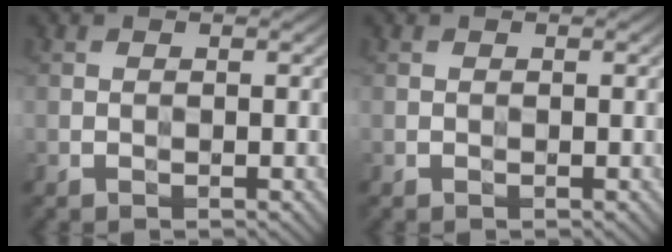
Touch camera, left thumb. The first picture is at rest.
{"total": 0.0}